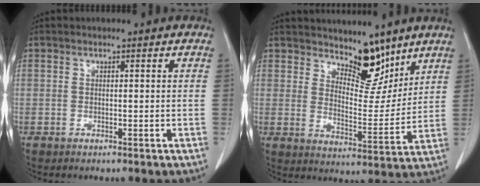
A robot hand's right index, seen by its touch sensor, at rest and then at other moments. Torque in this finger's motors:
{"motor_torque": [-0.07, 0.61, 0.07, 0.01]}